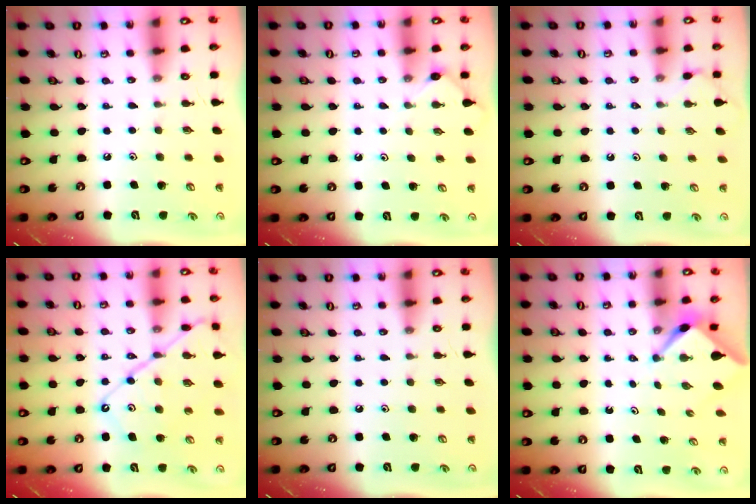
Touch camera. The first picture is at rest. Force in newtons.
{"total": 3.0, "press": 3.0, "slide": 0.4}
{"total": 2.1, "press": 2.1, "slide": 0.3}
{"total": 13.8, "press": 13.7, "slide": 1.5}
{"total": 0.0}
{"total": 2.5, "press": 2.5, "slide": 0.3}